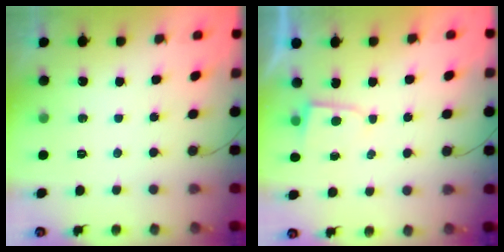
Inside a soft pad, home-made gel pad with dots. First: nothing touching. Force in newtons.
{"total": 2.1, "press": 2.1, "slide": 0.3}